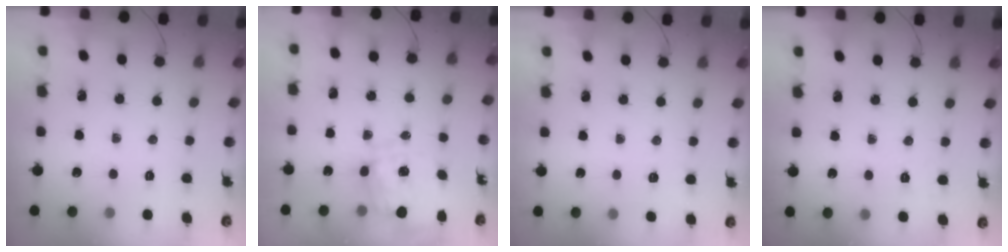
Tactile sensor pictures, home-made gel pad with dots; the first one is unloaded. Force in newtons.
{"total": 2.3, "press": 2.1, "slide": 1.1}
{"total": 2.0, "press": 1.3, "slide": 1.6}
{"total": 2.5, "press": 1.8, "slide": 1.7}